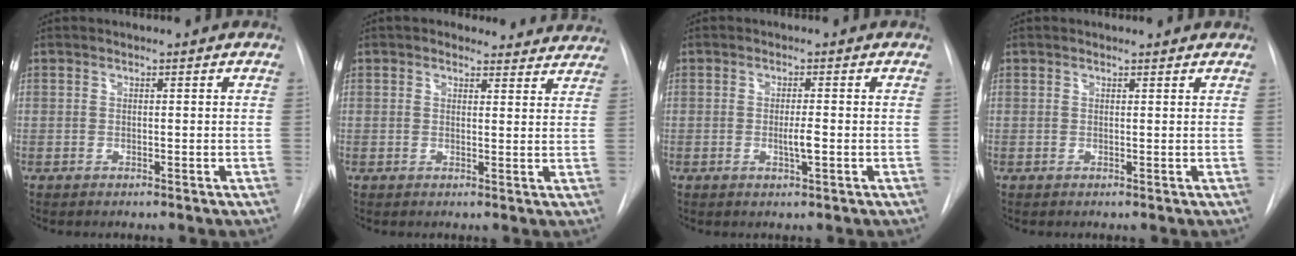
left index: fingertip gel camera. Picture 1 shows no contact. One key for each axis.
{"total": 8.0, "fx": 7.4, "fy": 2.9, "fz": 0.7, "tx": 0.025, "ty": 0.003, "tz": 0.059}
{"total": 2.2, "fx": -0.5, "fy": 0.1, "fz": 2.2, "tx": -0.042, "ty": -0.004, "tz": -0.008}
{"total": 1.2, "fx": 1.2, "fy": 0.2, "fz": -0.1, "tx": -0.013, "ty": 0.000, "tz": 0.011}